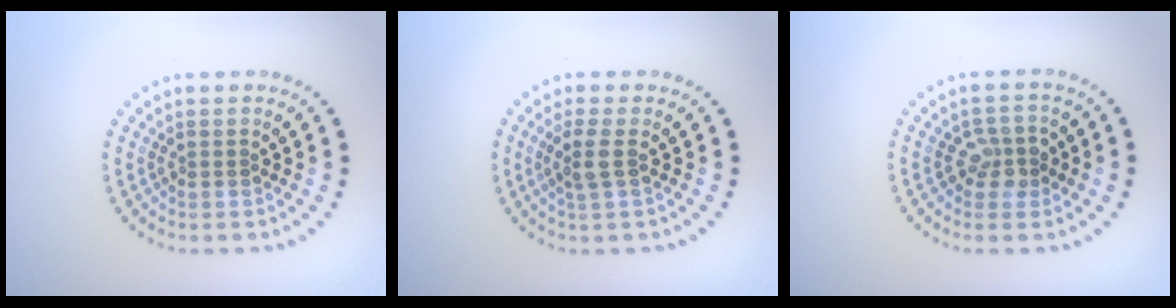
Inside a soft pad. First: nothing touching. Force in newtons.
{"total": 1.9, "press": 1.7, "slide": 0.9}
{"total": 2.4, "press": 2.2, "slide": 0.9}